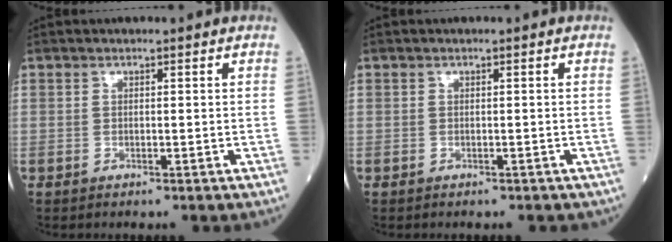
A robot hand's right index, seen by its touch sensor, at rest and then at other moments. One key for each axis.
{"total": 1.7, "fx": -1.2, "fy": 0.9, "fz": 0.7, "tx": -0.011, "ty": 0.001, "tz": -0.009}